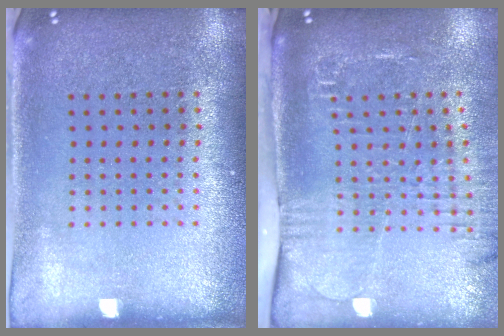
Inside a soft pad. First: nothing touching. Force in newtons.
{"total": 2.6, "press": 2.0, "slide": 1.6}